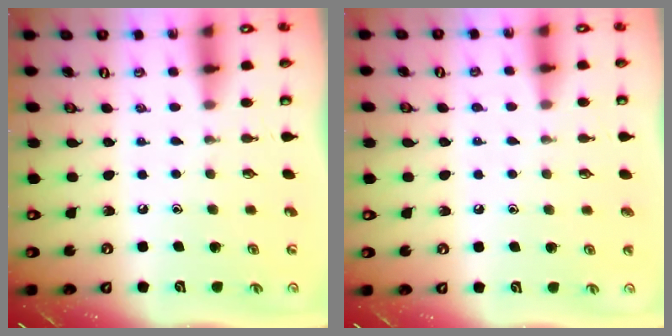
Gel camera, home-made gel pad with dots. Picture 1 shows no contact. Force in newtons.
{"total": 4.9, "press": 4.9, "slide": 0.5}